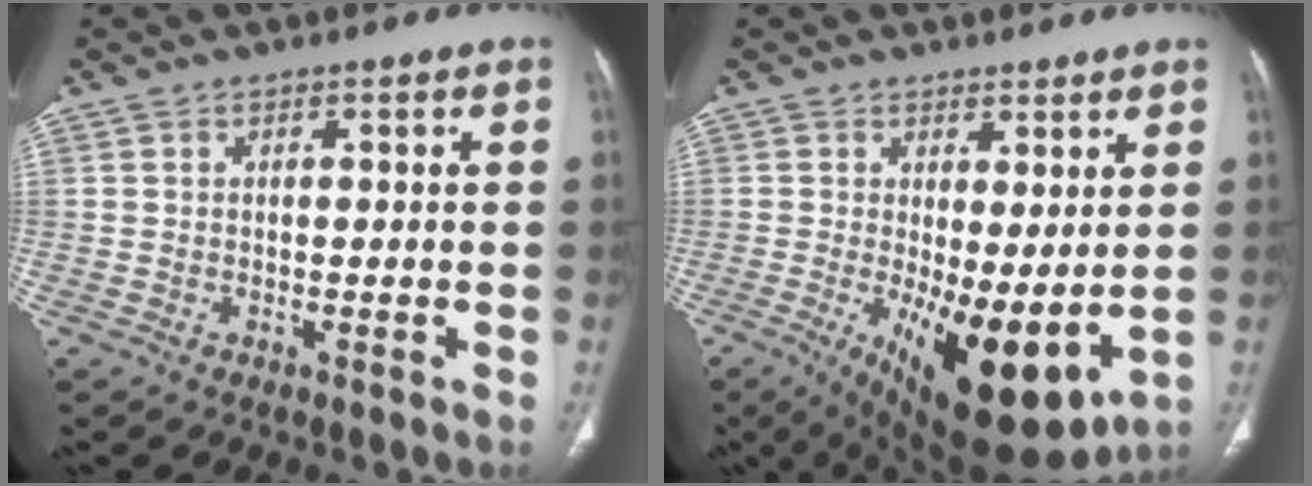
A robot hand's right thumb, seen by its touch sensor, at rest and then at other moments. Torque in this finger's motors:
{"motor_torque": [-0.02, 1.04, 0.08, -0.23, 0.38]}